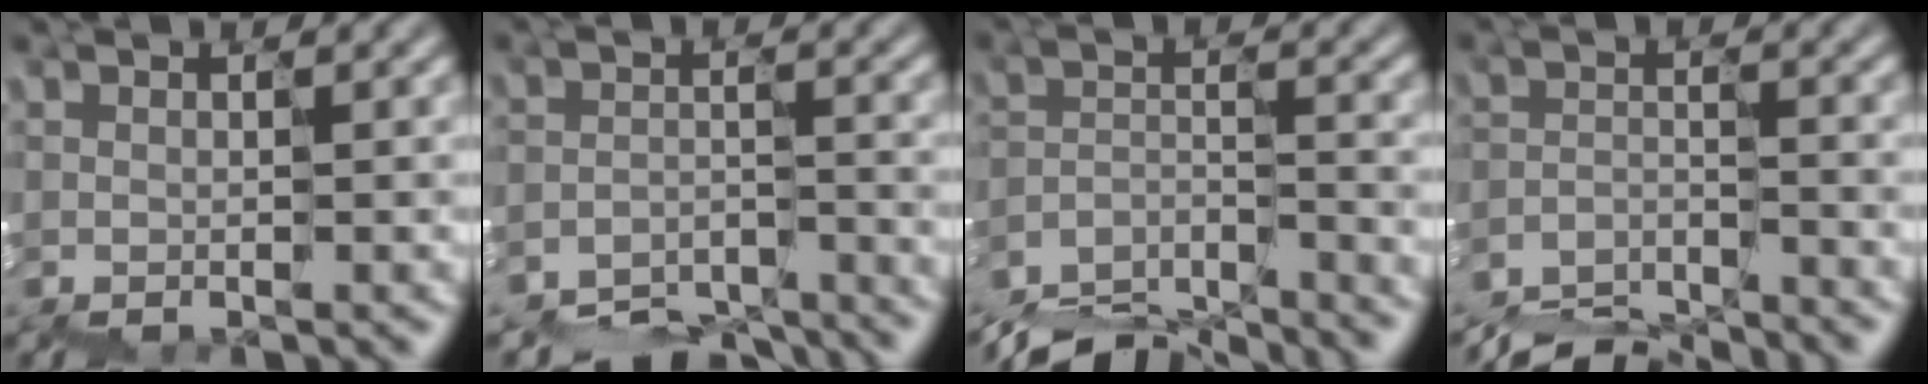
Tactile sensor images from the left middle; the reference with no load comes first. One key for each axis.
{"total": 7.0, "fx": -7.0, "fy": 0.9, "fz": 0.6, "tx": -0.024, "ty": -0.020, "tz": -0.112}
{"total": 8.7, "fx": -8.6, "fy": 0.6, "fz": 0.4, "tx": -0.017, "ty": -0.016, "tz": -0.154}
{"total": 6.2, "fx": -6.2, "fy": 0.0, "fz": -0.7, "tx": -0.006, "ty": -0.020, "tz": -0.114}